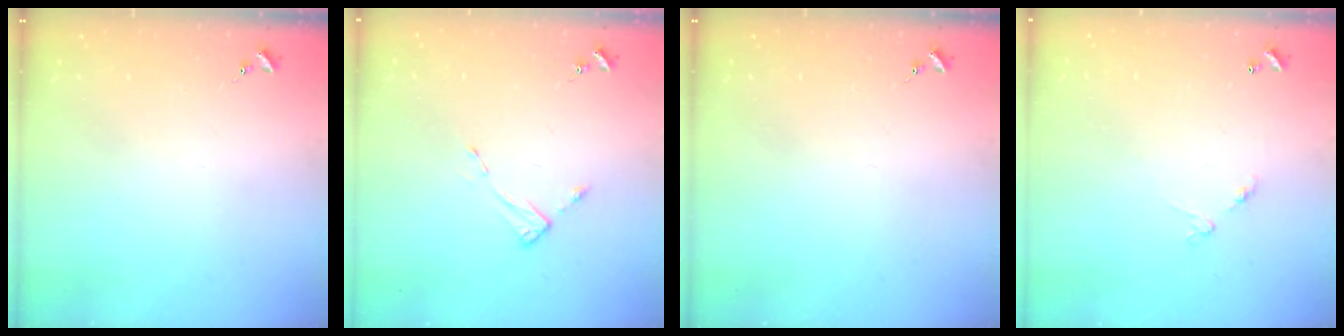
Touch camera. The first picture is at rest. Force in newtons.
{"total": 2.6, "press": 2.6, "slide": 0.3}
{"total": 0.0}
{"total": 5.9, "press": 5.9, "slide": 0.4}